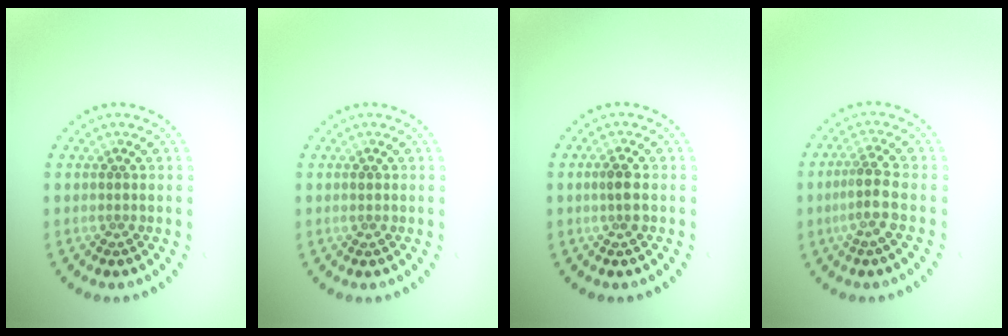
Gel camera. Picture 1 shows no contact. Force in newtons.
{"total": 0.8, "press": 0.8, "slide": 0.0}
{"total": 1.5, "press": 1.4, "slide": 0.5}
{"total": 2.6, "press": 2.0, "slide": 1.6}